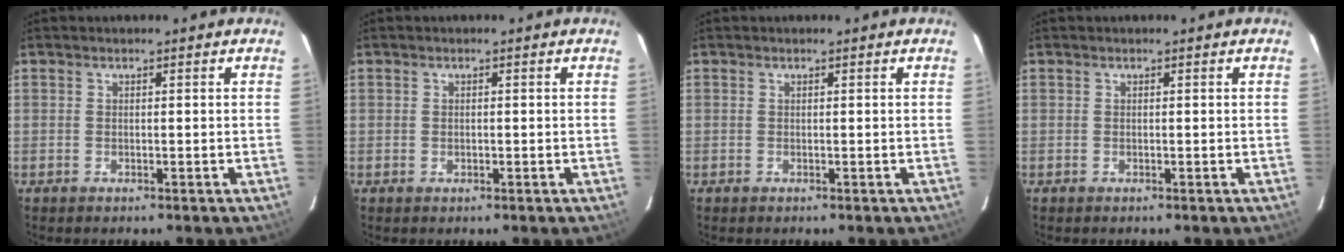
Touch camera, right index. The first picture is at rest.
{"total": 0.6, "force": [-0.1, 0.5, 0.2], "torque": [-0.001, 0.000, -0.001]}
{"total": 0.0}
{"total": 0.0}